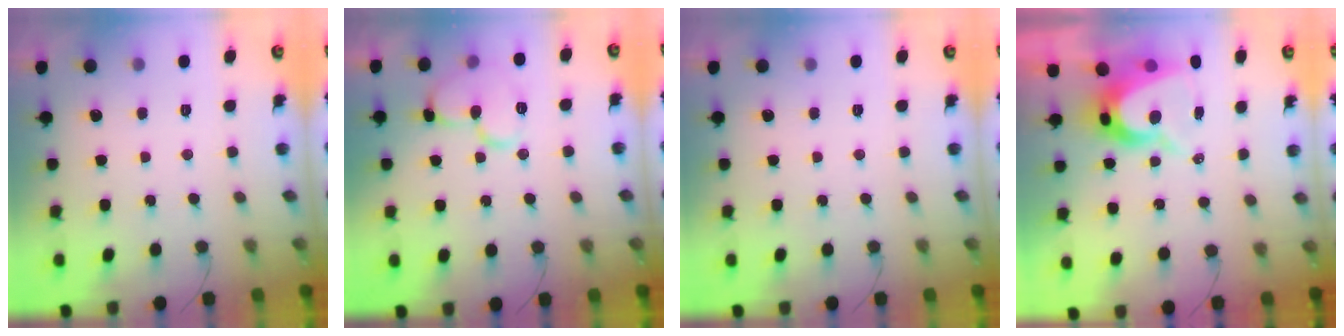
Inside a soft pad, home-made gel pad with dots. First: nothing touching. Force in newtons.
{"total": 12.3, "press": 12.2, "slide": 1.3}
{"total": 0.0}
{"total": 10.1, "press": 10.1, "slide": 0.7}